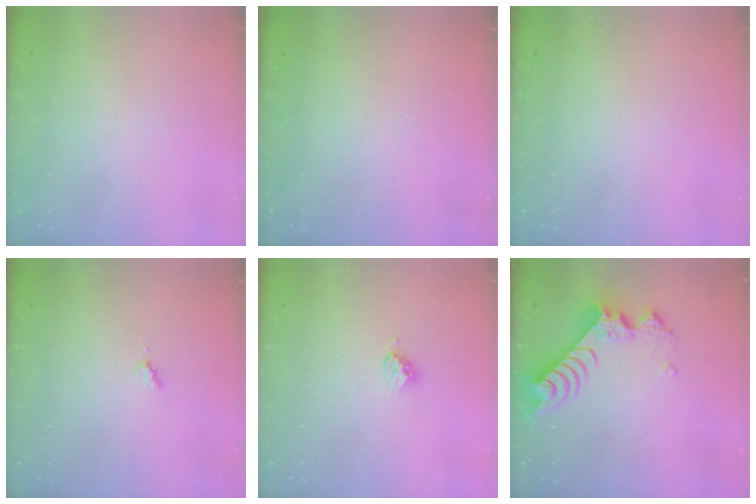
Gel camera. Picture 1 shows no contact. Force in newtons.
{"total": 0.0}
{"total": 0.0}
{"total": 2.8, "press": 2.8, "slide": 0.4}
{"total": 3.6, "press": 3.5, "slide": 0.7}
{"total": 9.3, "press": 9.3, "slide": 1.0}